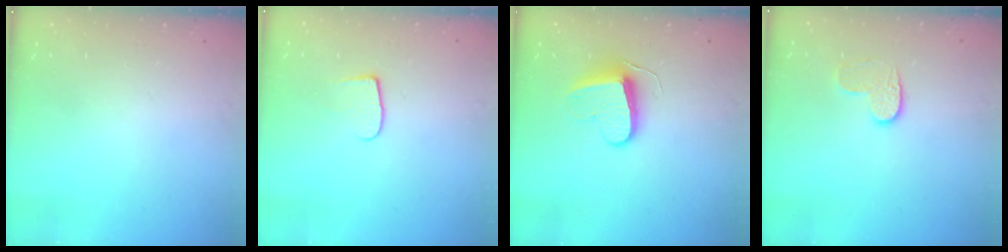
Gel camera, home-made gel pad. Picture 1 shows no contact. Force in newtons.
{"total": 6.1, "press": 6.0, "slide": 0.6}
{"total": 8.5, "press": 8.5, "slide": 0.3}
{"total": 6.5, "press": 6.4, "slide": 0.5}